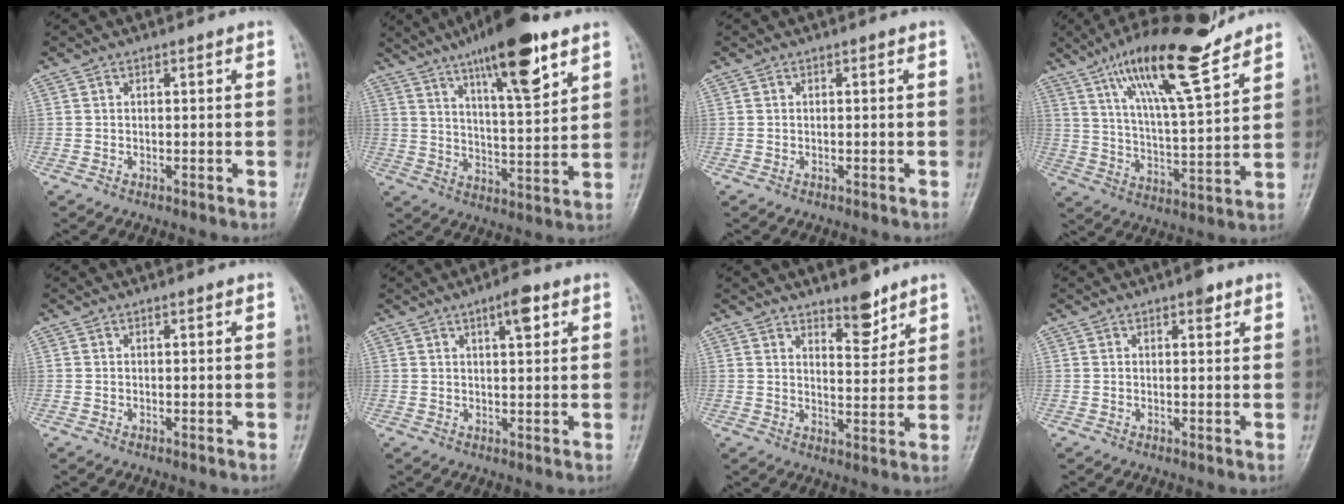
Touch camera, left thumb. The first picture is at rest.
{"total": 16.9, "force": [10.1, 4.1, 12.9], "torque": [-0.188, -0.044, 0.166]}
{"total": 0.0}
{"total": 17.9, "force": [12.6, 3.2, 12.3], "torque": [-0.194, -0.063, 0.220]}
{"total": 0.0}
{"total": 4.4, "force": [2.3, 1.4, 3.5], "torque": [-0.047, -0.009, 0.035]}
{"total": 6.3, "force": [4.8, 2.4, 3.3], "torque": [-0.028, -0.039, 0.075]}
{"total": 2.2, "force": [1.4, 0.9, 1.5], "torque": [-0.015, -0.005, 0.017]}